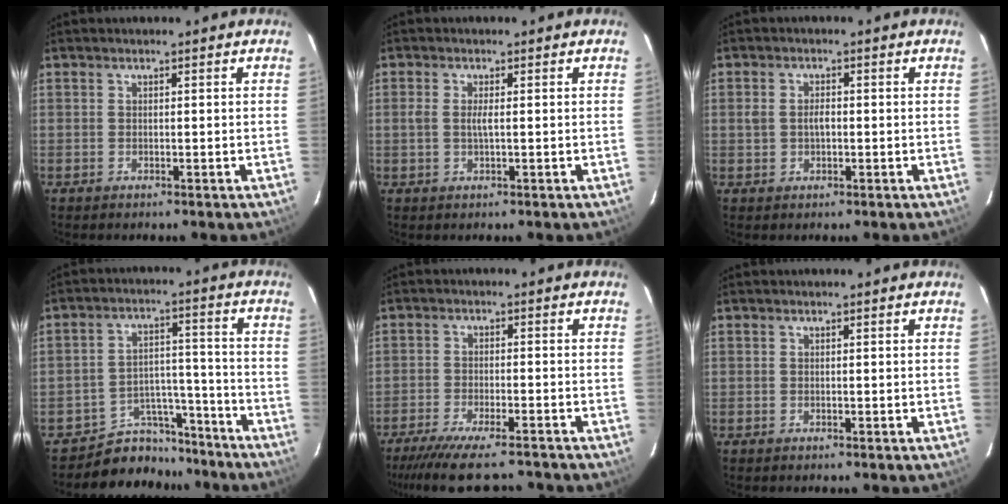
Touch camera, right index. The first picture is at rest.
{"total": 1.9, "force": [0.0, 0.2, 1.9], "torque": [-0.038, -0.001, -0.002]}
{"total": 2.5, "force": [-0.1, 1.6, 1.9], "torque": [-0.037, 0.006, -0.001]}
{"total": 10.4, "force": [-9.1, 5.1, -0.1], "torque": [-0.004, 0.056, -0.136]}
{"total": 12.3, "force": [-10.7, 2.0, 5.6], "torque": [-0.125, -0.024, -0.170]}
{"total": 0.0}